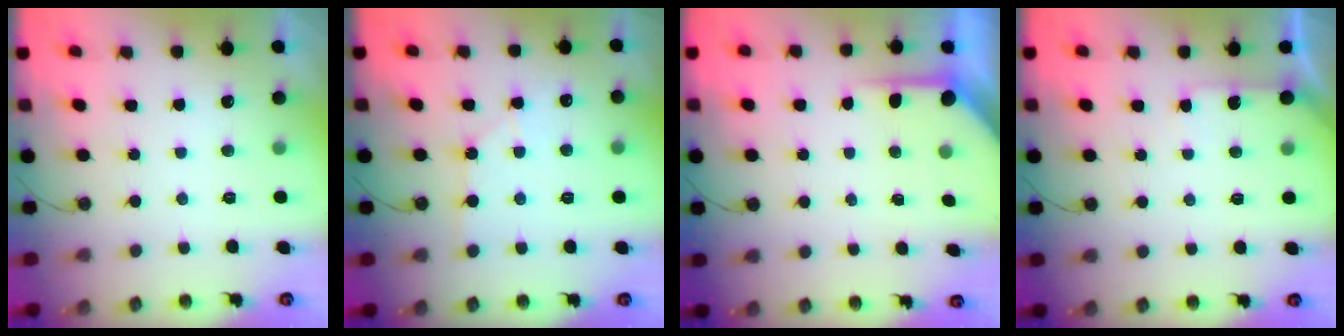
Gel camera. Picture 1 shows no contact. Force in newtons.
{"total": 4.7, "press": 4.6, "slide": 0.7}
{"total": 4.9, "press": 4.9, "slide": 0.3}
{"total": 4.5, "press": 4.4, "slide": 0.6}